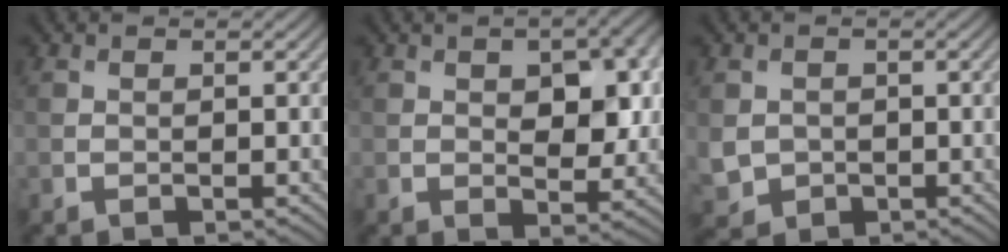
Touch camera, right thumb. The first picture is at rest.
{"total": 7.5, "force": [1.4, 4.1, 6.1], "torque": [-0.093, -0.004, 0.024]}
{"total": 3.2, "force": [-0.3, 3.0, 1.1], "torque": [-0.038, -0.012, -0.003]}